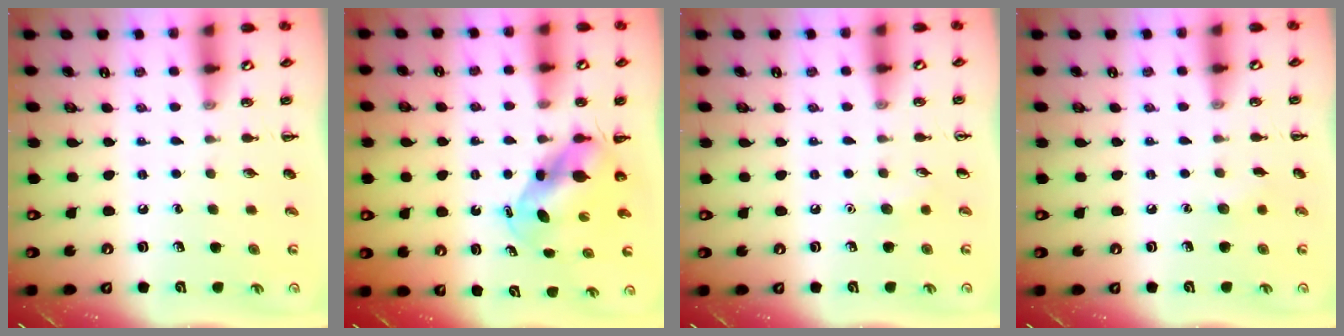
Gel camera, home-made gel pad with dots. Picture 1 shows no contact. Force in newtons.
{"total": 5.4, "press": 5.3, "slide": 0.6}
{"total": 3.9, "press": 3.8, "slide": 1.0}
{"total": 4.4, "press": 4.2, "slide": 1.2}